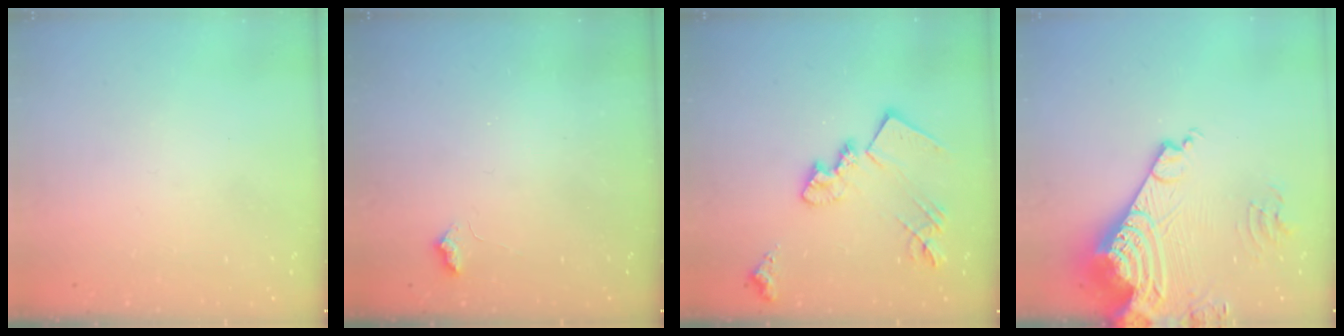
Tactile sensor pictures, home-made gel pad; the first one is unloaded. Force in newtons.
{"total": 2.8, "press": 2.7, "slide": 0.6}
{"total": 18.2, "press": 18.1, "slide": 1.2}
{"total": 18.4, "press": 18.3, "slide": 2.3}